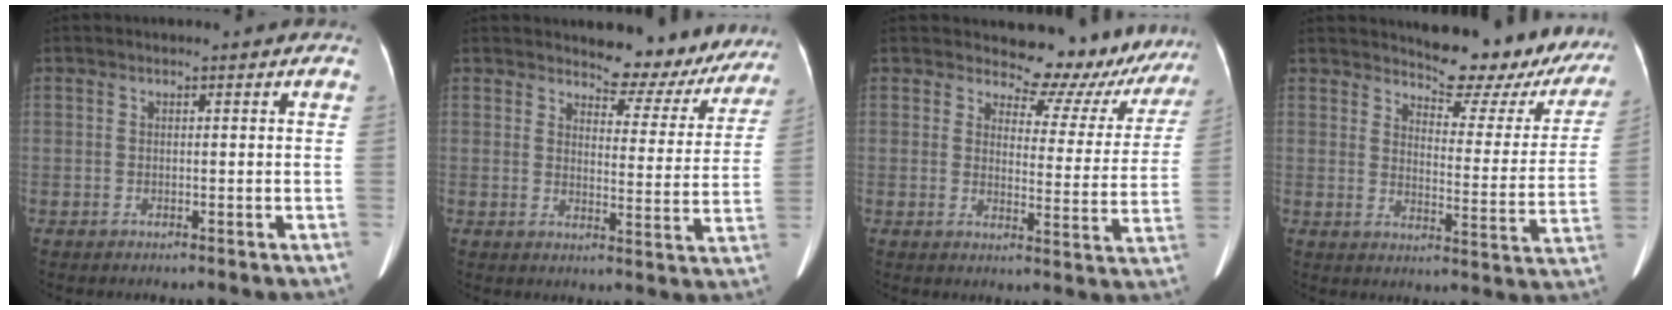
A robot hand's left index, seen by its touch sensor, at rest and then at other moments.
{"total": 10.2, "force": [9.5, 3.1, 1.9], "torque": [-0.007, -0.023, 0.101]}
{"total": 12.6, "force": [11.8, 4.1, 1.5], "torque": [0.004, -0.041, 0.115]}
{"total": 16.2, "force": [14.6, 4.6, 5.3], "torque": [-0.046, -0.044, 0.159]}